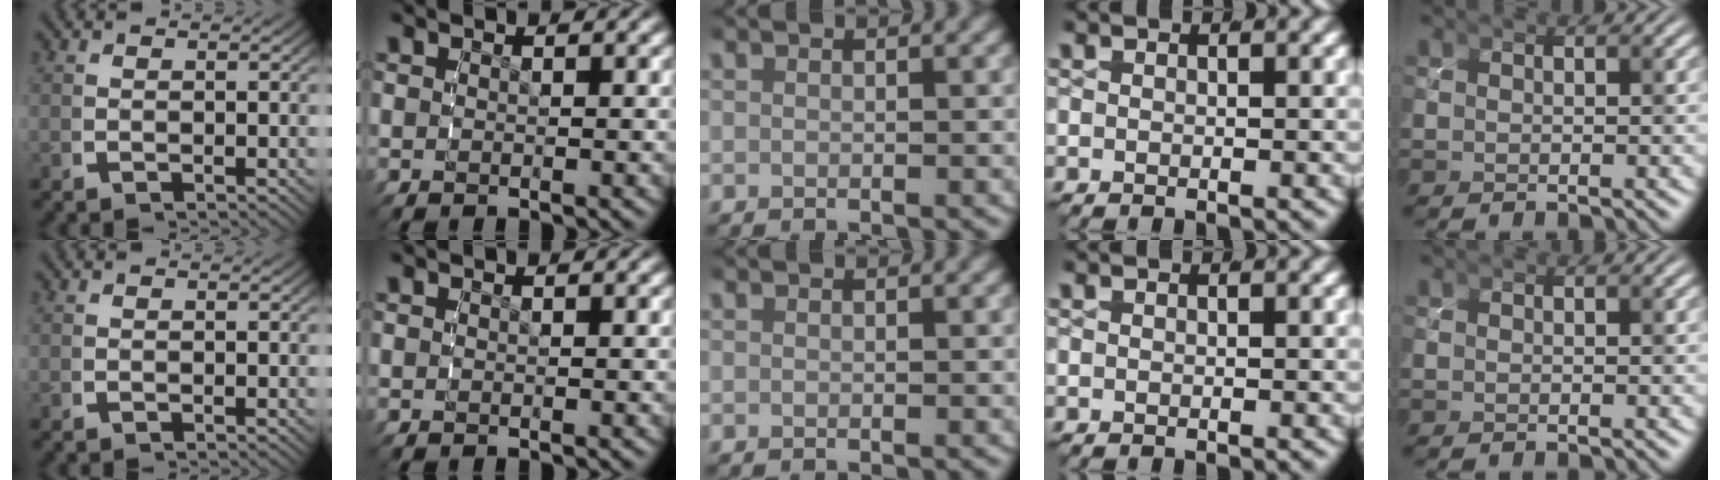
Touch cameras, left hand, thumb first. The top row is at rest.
{}